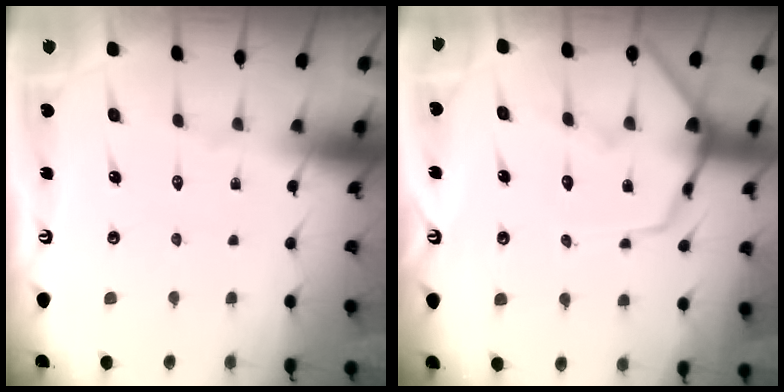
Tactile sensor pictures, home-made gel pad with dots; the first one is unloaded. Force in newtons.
{"total": 11.5, "press": 11.4, "slide": 1.1}